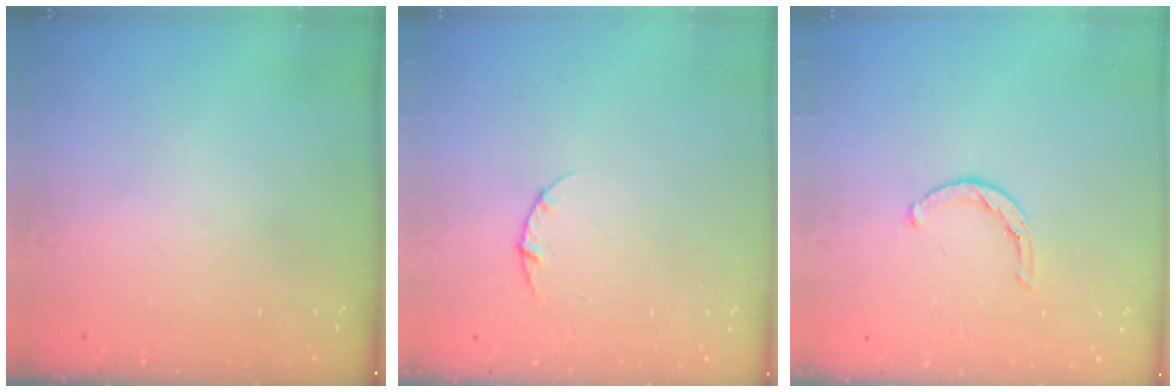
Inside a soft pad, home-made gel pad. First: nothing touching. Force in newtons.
{"total": 2.8, "press": 2.8, "slide": 0.4}
{"total": 3.4, "press": 3.4, "slide": 0.7}